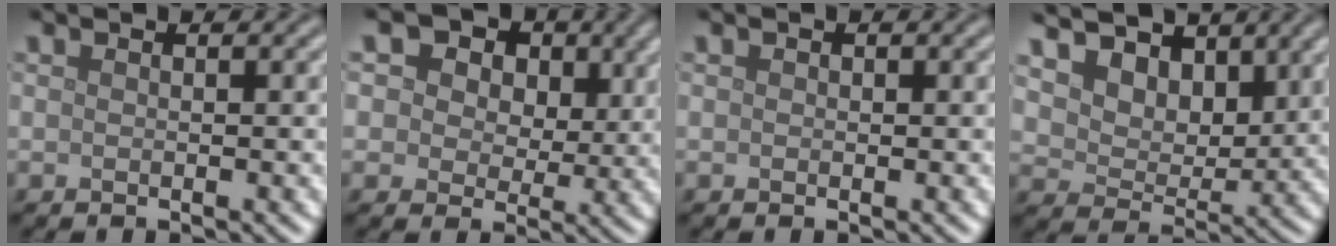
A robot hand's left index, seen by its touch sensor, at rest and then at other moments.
{"total": 11.5, "force": [6.1, 7.6, 6.0], "torque": [-0.092, 0.023, 0.070]}
{"total": 0.0}
{"total": 11.5, "force": [6.7, 7.4, 5.7], "torque": [-0.123, 0.021, 0.103]}